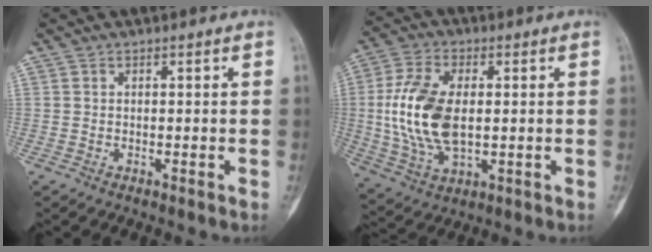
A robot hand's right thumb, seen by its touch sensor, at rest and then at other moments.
{"total": 14.9, "force": [0.6, 8.2, 12.4], "torque": [-0.258, -0.004, 0.015]}